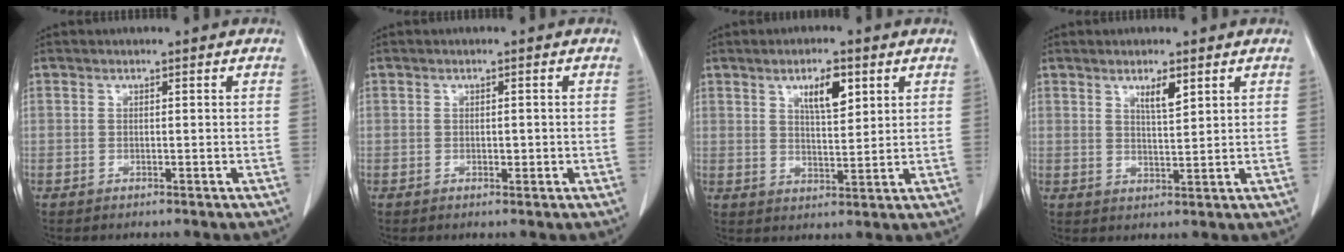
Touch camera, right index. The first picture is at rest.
{"total": 1.1, "force": [-0.2, 0.6, 0.8], "torque": [-0.012, 0.000, -0.001]}
{"total": 6.0, "force": [2.9, 1.8, 4.9], "torque": [-0.082, -0.001, 0.052]}
{"total": 3.4, "force": [2.0, 0.6, 2.7], "torque": [-0.047, -0.003, 0.037]}